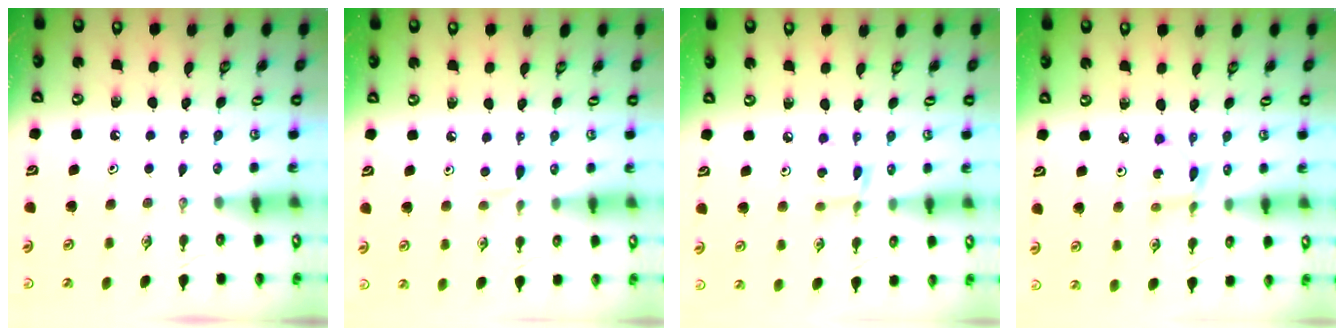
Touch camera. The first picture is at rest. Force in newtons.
{"total": 3.5, "press": 3.5, "slide": 0.5}
{"total": 3.5, "press": 3.5, "slide": 0.0}
{"total": 2.2, "press": 2.2, "slide": 0.2}